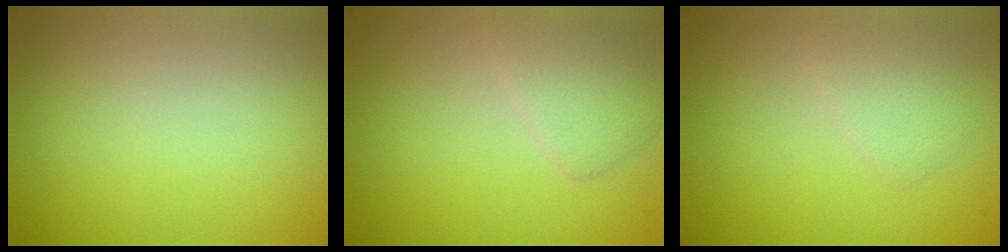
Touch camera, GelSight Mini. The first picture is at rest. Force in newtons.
{"total": 2.1, "press": 2.1, "slide": 0.1}
{"total": 1.5, "press": 1.4, "slide": 0.1}